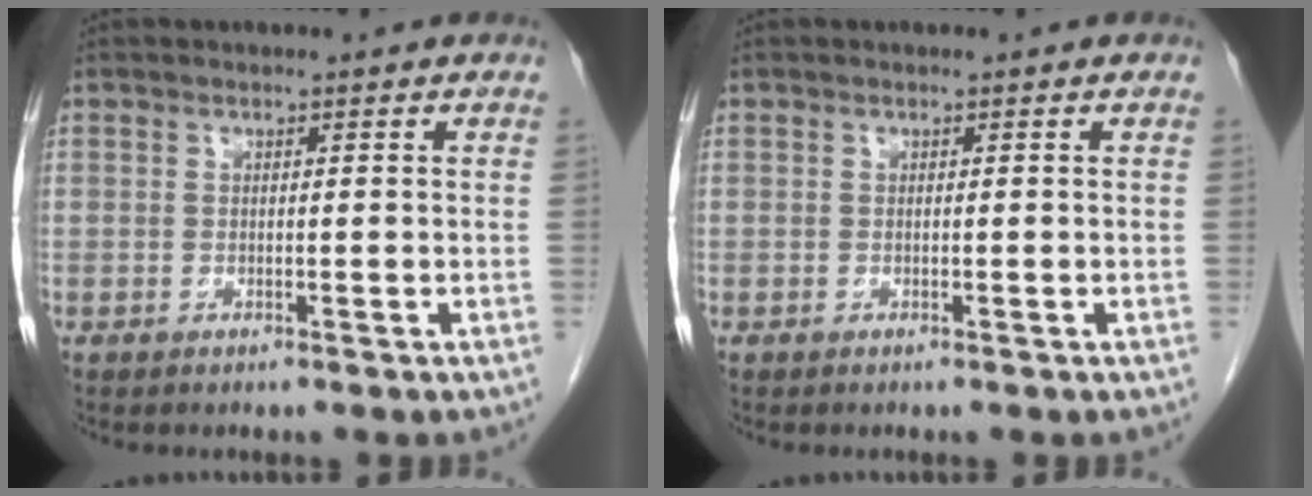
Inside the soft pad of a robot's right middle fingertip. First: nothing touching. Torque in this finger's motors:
{"motor_torque": [0.21, -0.20, 0.01, -0.02]}